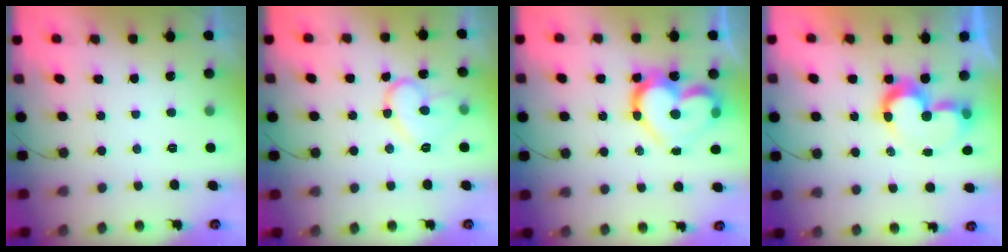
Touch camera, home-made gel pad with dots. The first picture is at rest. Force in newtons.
{"total": 12.4, "press": 12.4, "slide": 0.3}
{"total": 18.1, "press": 18.0, "slide": 2.1}
{"total": 8.8, "press": 8.2, "slide": 3.1}